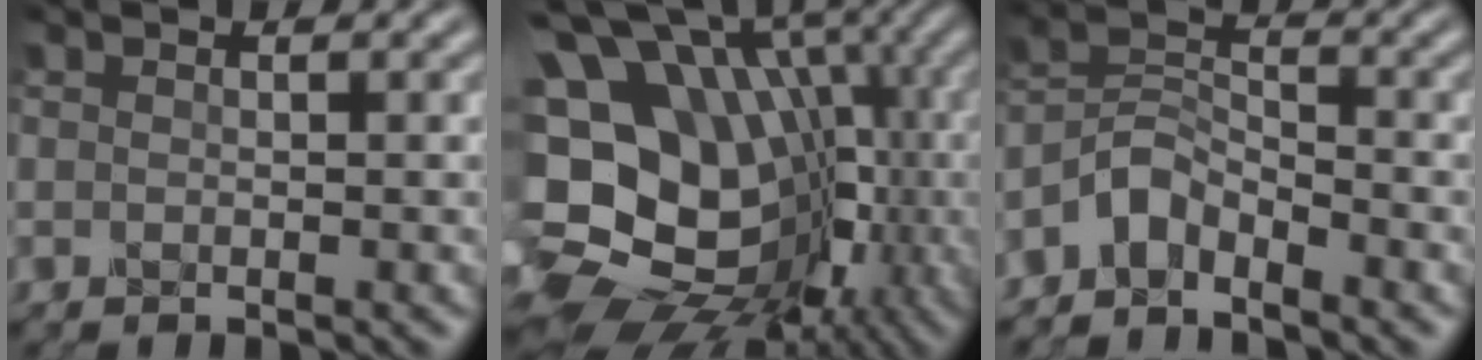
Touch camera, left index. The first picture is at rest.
{"total": 18.9, "force": [-0.9, 14.5, 12.0], "torque": [-0.195, 0.015, -0.003]}
{"total": 3.1, "force": [-2.6, 1.2, 1.2], "torque": [-0.026, 0.013, -0.065]}